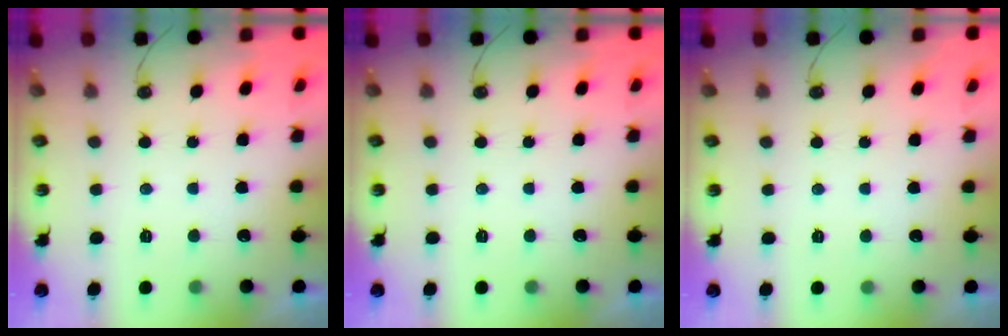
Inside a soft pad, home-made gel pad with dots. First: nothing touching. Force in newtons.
{"total": 0.0}
{"total": 0.0}